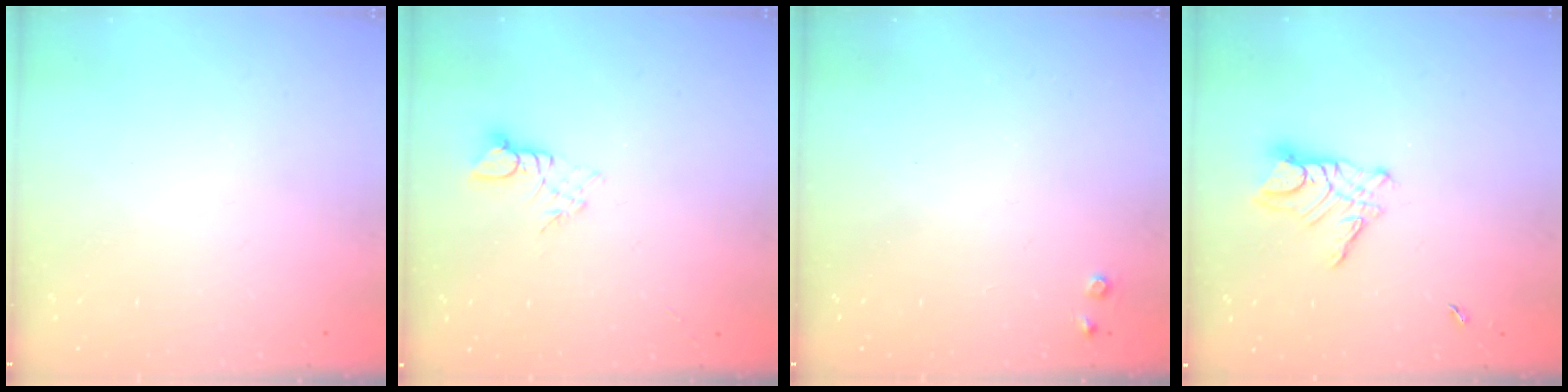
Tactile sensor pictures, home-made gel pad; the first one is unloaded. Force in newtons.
{"total": 2.3, "press": 2.3, "slide": 0.2}
{"total": 4.8, "press": 4.8, "slide": 0.4}
{"total": 9.4, "press": 9.4, "slide": 0.9}